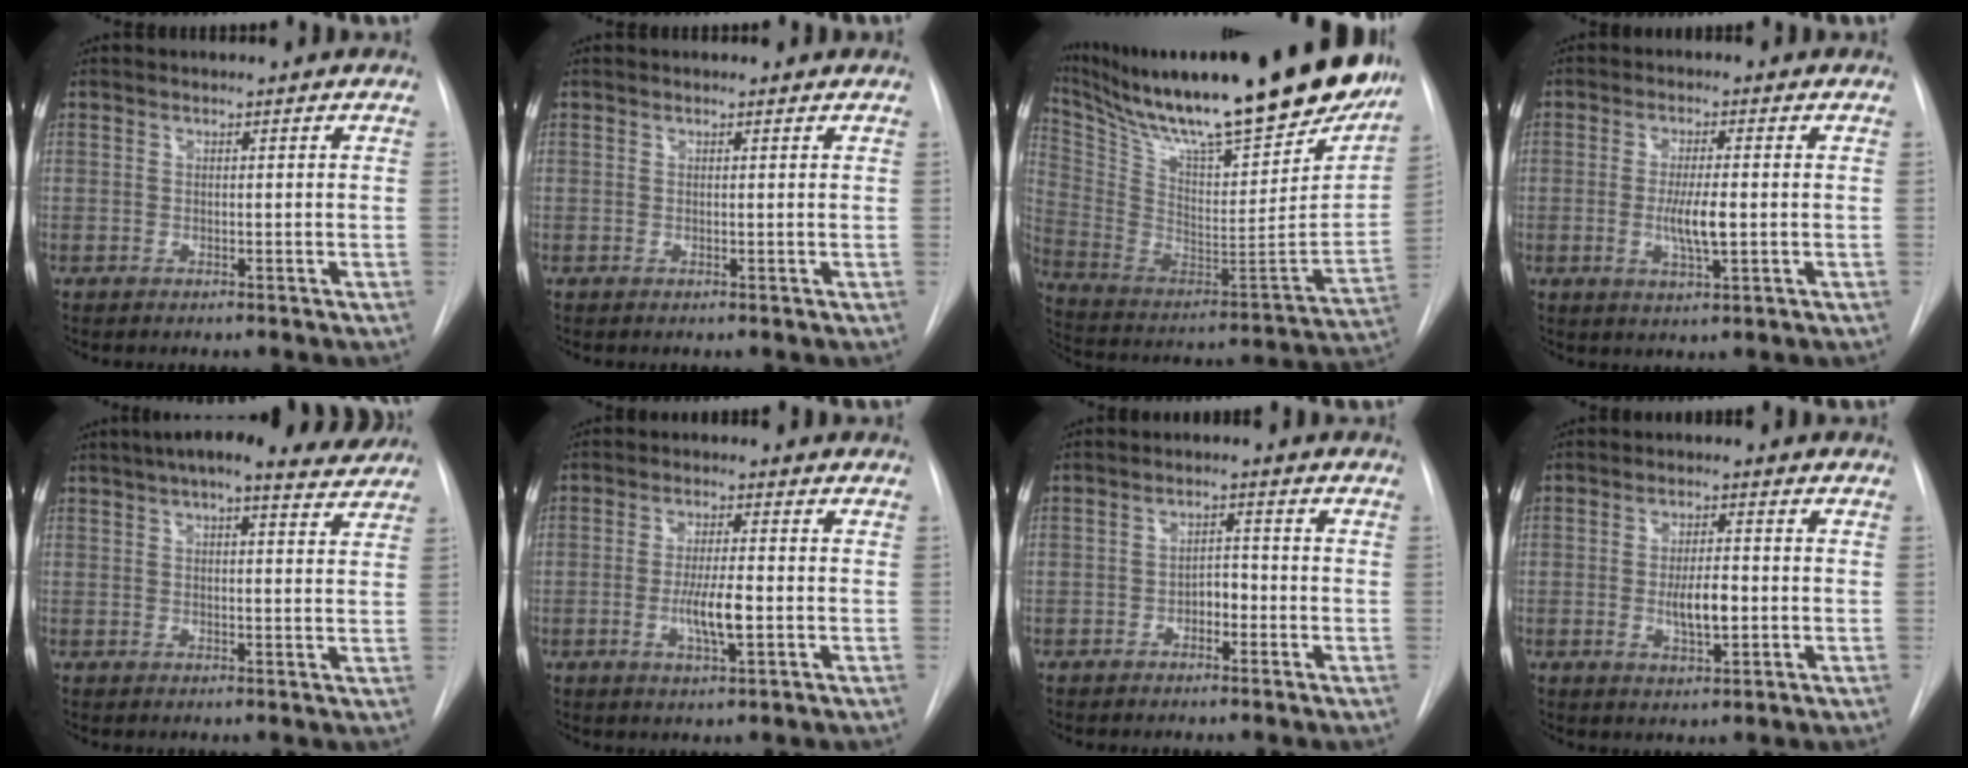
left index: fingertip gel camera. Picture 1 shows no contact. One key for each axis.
{"total": 0.9, "fx": 0.8, "fy": 0.3, "fz": 0.2, "tx": -0.011, "ty": 0.007, "tz": 0.004}
{"total": 35.2, "fx": 28.2, "fy": 5.3, "fz": 20.5, "tx": -0.370, "ty": -0.069, "tz": 0.412}
{"total": 5.2, "fx": -1.0, "fy": 0.8, "fz": 5.0, "tx": -0.097, "ty": -0.013, "tz": -0.018}
{"total": 12.8, "fx": 10.8, "fy": 2.8, "fz": 6.2, "tx": -0.093, "ty": 0.021, "tz": 0.134}
{"total": 5.8, "fx": -1.7, "fy": 0.9, "fz": 5.5, "tx": -0.105, "ty": -0.012, "tz": -0.030}
{"total": 2.8, "fx": -1.6, "fy": 1.5, "fz": 1.8, "tx": -0.021, "ty": 0.005, "tz": -0.030}
{"total": 5.4, "fx": -1.1, "fy": 1.7, "fz": 5.0, "tx": -0.085, "ty": -0.007, "tz": -0.018}